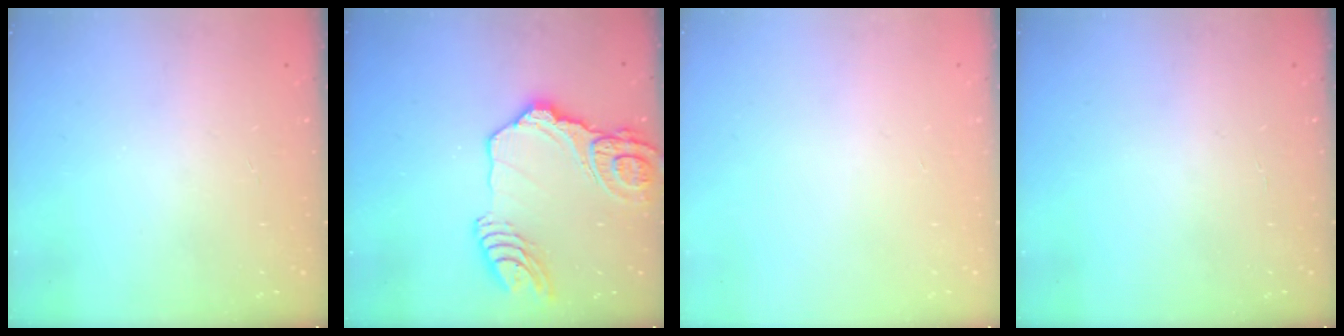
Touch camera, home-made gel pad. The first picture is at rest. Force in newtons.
{"total": 23.3, "press": 23.1, "slide": 3.0}
{"total": 0.0}
{"total": 2.2, "press": 2.2, "slide": 0.2}